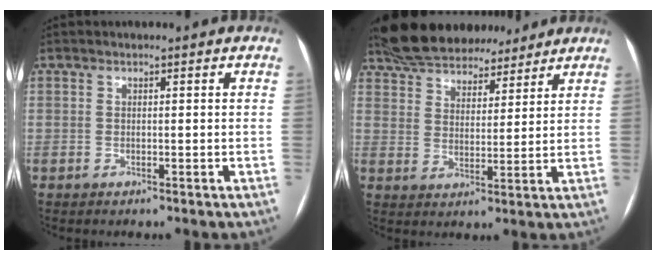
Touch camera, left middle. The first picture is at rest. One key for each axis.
{"total": 15.9, "fx": 13.9, "fy": 5.3, "fz": 5.6, "tx": -0.107, "ty": 0.028, "tz": 0.222}